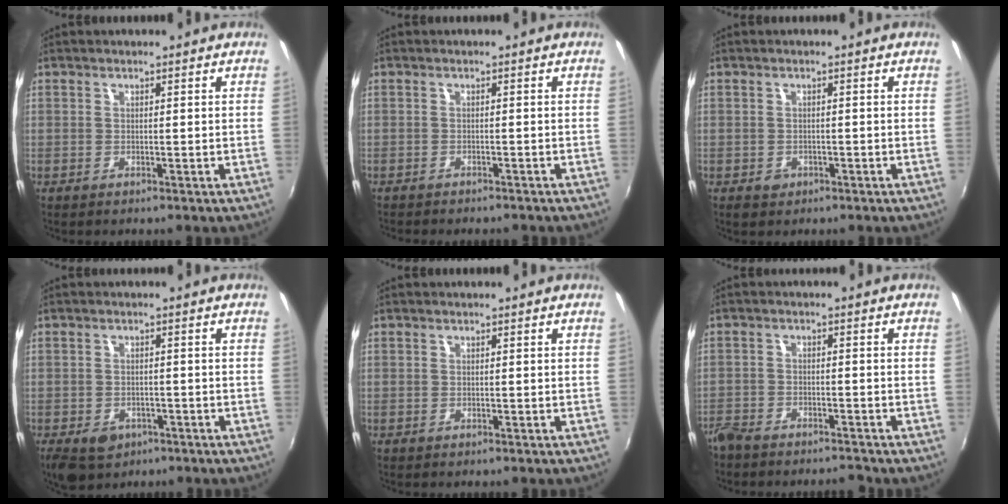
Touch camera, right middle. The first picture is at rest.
{"total": 3.7, "force": [-3.4, 0.9, 1.1], "torque": [-0.032, -0.013, -0.051]}
{"total": 2.0, "force": [-0.9, 1.7, 0.6], "torque": [-0.013, -0.003, -0.011]}
{"total": 7.6, "force": [-4.8, 4.6, 3.7], "torque": [-0.092, -0.015, -0.075]}
{"total": 0.0}
{"total": 6.6, "force": [-6.0, 2.1, 1.7], "torque": [-0.060, -0.006, -0.103]}